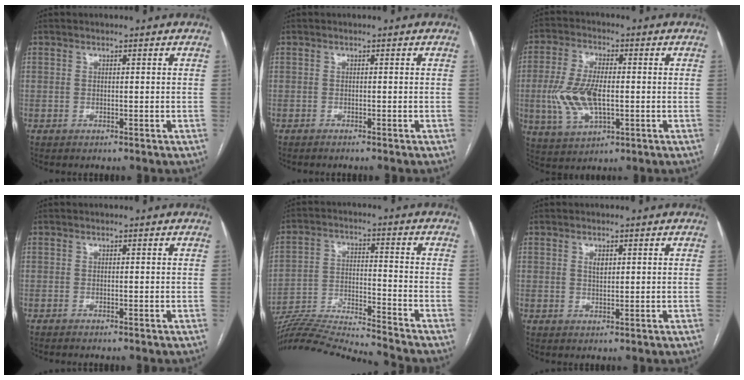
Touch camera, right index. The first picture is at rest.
{"total": 1.3, "force": [-1.1, -0.1, 0.6], "torque": [-0.007, 0.000, -0.013]}
{"total": 10.5, "force": [-1.3, 4.5, 9.4], "torque": [-0.209, 0.003, -0.018]}
{"total": 0.9, "force": [-0.8, -0.1, 0.3], "torque": [-0.002, 0.000, -0.012]}
{"total": 15.5, "force": [-14.9, -2.3, 3.9], "torque": [-0.066, 0.004, -0.256]}
{"total": 1.7, "force": [0.6, 0.8, 1.3], "torque": [-0.023, 0.000, 0.013]}